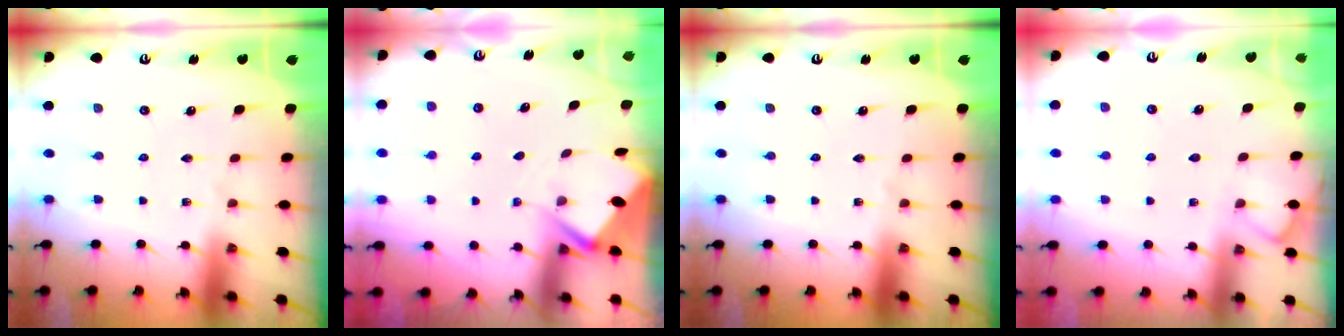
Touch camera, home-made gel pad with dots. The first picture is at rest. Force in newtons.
{"total": 2.9, "press": 2.8, "slide": 0.4}
{"total": 0.0}
{"total": 4.3, "press": 4.3, "slide": 0.6}